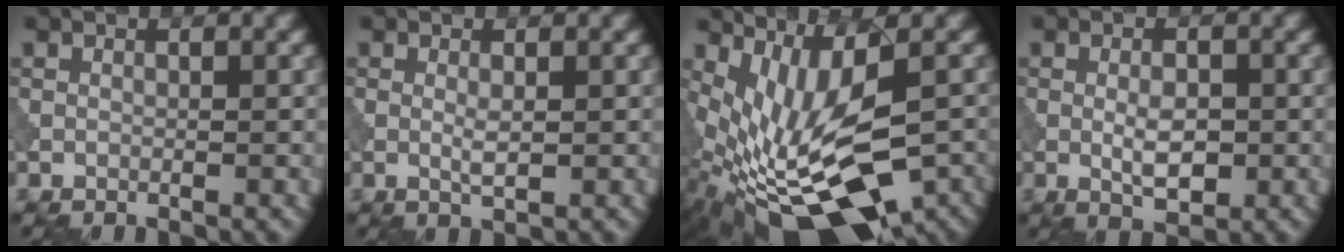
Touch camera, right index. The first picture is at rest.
{"total": 1.2, "force": [0.1, 0.2, 1.2], "torque": [-0.023, -0.001, 0.001]}
{"total": 14.2, "force": [-3.6, 5.7, 12.5], "torque": [-0.224, -0.030, -0.035]}
{"total": 3.0, "force": [-0.3, 1.5, 2.6], "torque": [-0.045, -0.002, -0.003]}